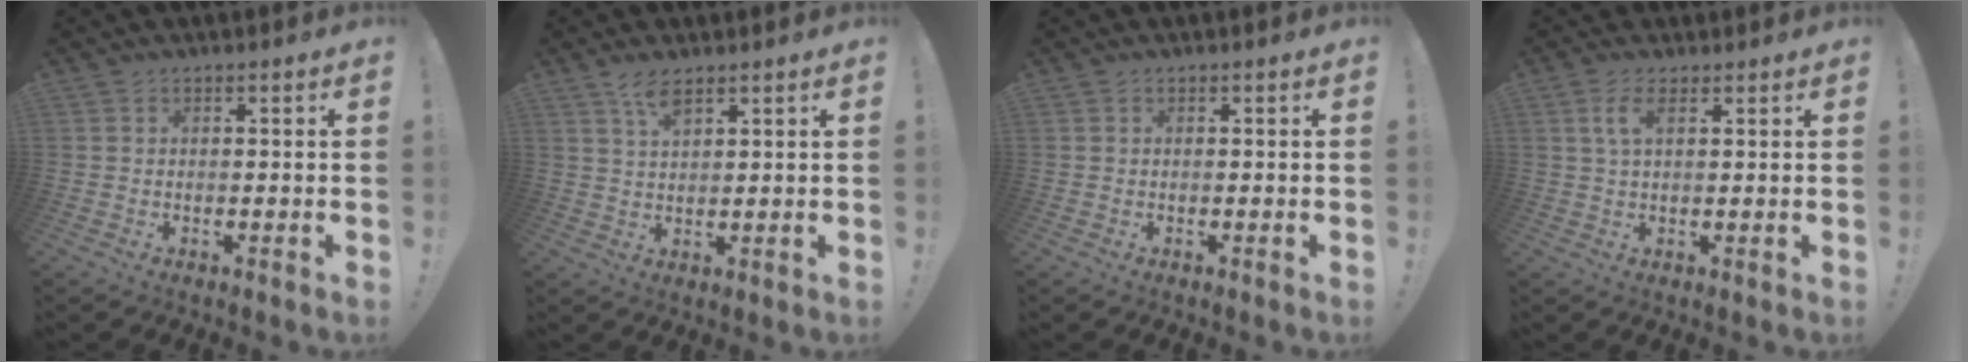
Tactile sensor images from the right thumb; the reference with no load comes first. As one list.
[{"total": 4.5, "force": [3.2, 1.1, 3.0], "torque": [-0.051, -0.018, 0.054]}, {"total": 0.0}, {"total": 4.9, "force": [2.4, 2.2, 3.7], "torque": [-0.060, -0.004, 0.041]}]